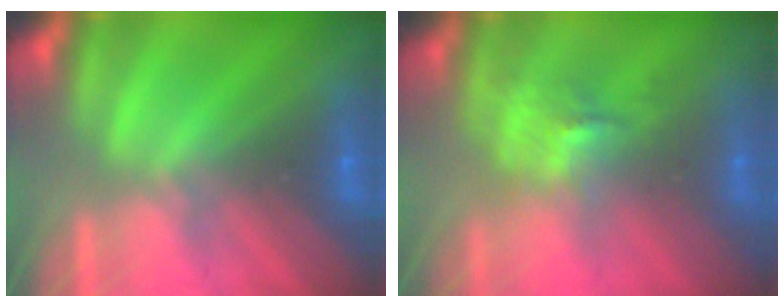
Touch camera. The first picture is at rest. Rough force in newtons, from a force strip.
{"total": 2.4}